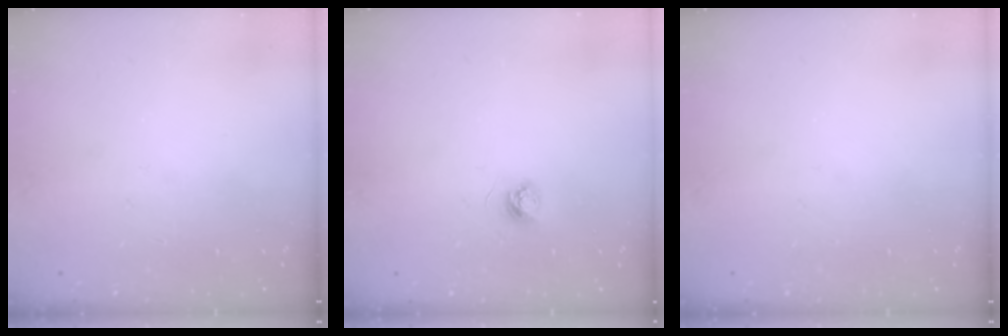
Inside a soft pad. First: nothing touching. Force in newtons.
{"total": 3.6, "press": 3.6, "slide": 0.4}
{"total": 0.0}